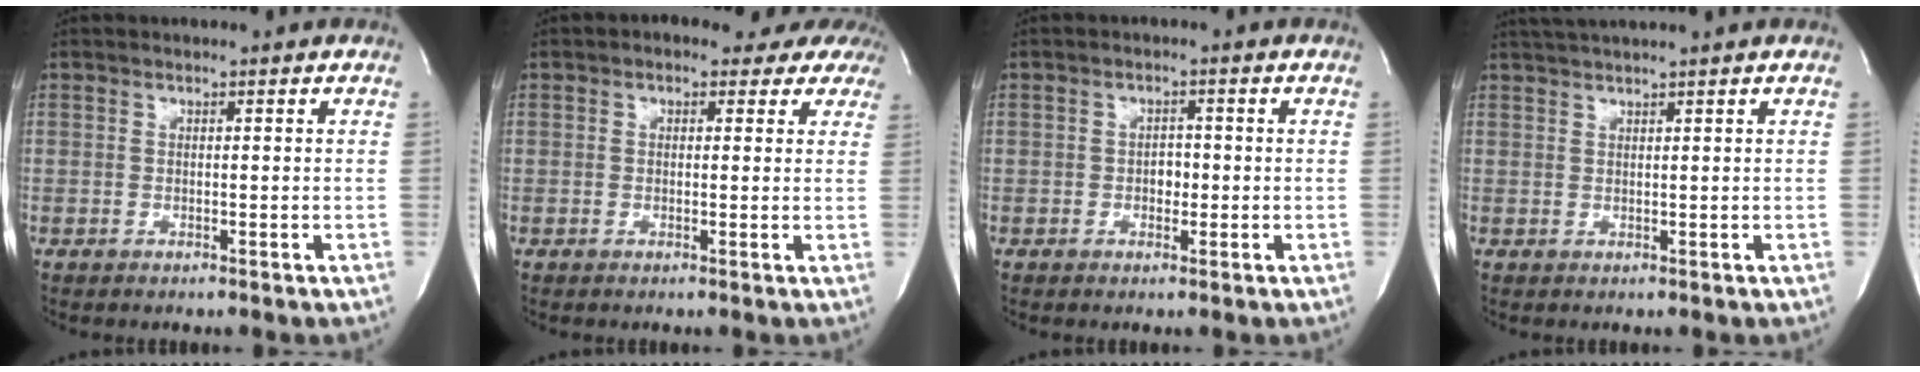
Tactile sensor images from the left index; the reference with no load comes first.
{"total": 7.9, "force": [6.2, 3.8, 2.9], "torque": [-0.022, 0.025, 0.055]}
{"total": 1.8, "force": [-0.4, 1.3, 1.3], "torque": [-0.016, 0.005, -0.005]}
{"total": 4.2, "force": [3.7, -1.0, 1.7], "torque": [-0.024, 0.022, 0.067]}